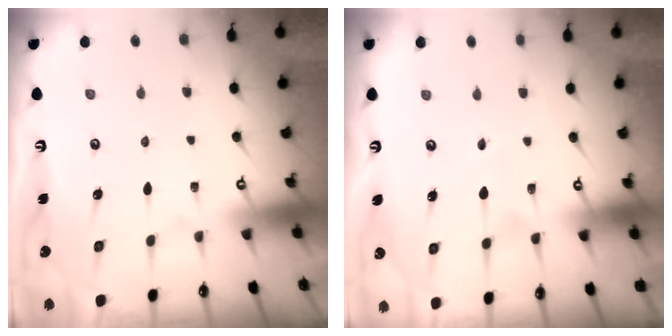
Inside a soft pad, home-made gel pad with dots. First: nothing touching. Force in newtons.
{"total": 4.9, "press": 4.9, "slide": 0.4}